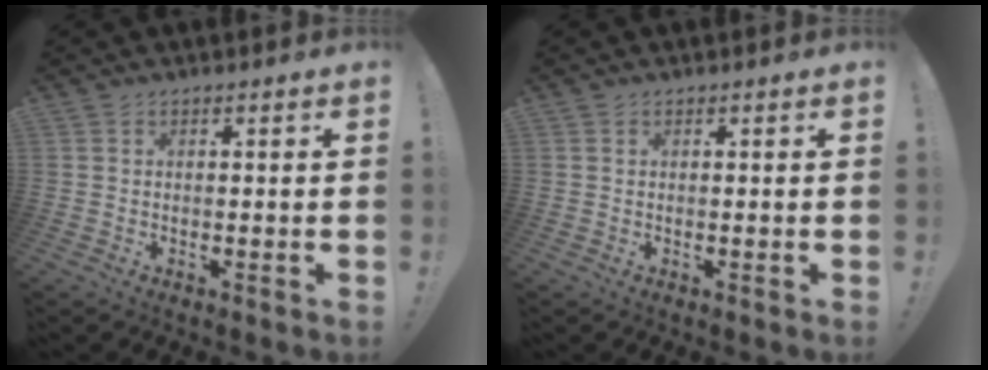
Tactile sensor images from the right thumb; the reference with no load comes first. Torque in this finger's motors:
{"motor_torque": [0.07, -0.06, -0.15, -0.04, 0.00]}